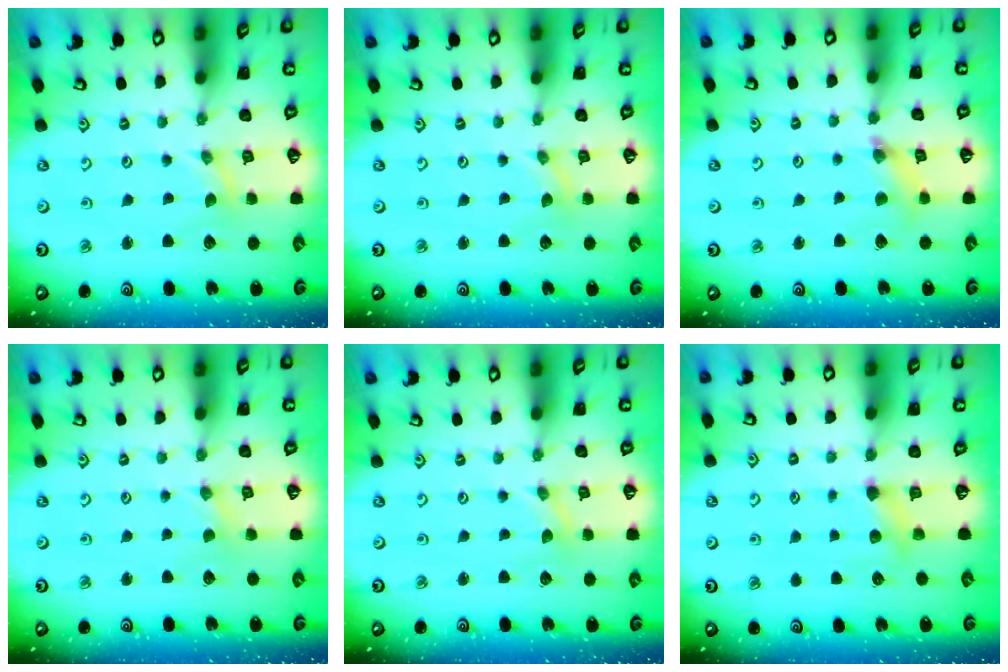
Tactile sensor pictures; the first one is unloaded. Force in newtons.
{"total": 0.0}
{"total": 4.1, "press": 4.1, "slide": 0.4}
{"total": 1.1, "press": 1.1, "slide": 0.4}
{"total": 0.0}
{"total": 3.8, "press": 3.7, "slide": 0.5}